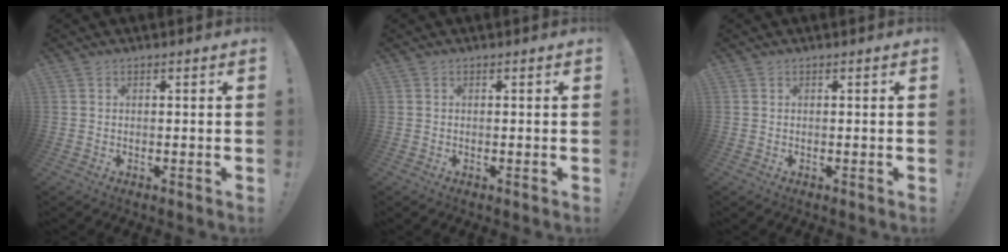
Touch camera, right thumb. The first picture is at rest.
{"total": 0.0}
{"total": 0.0}